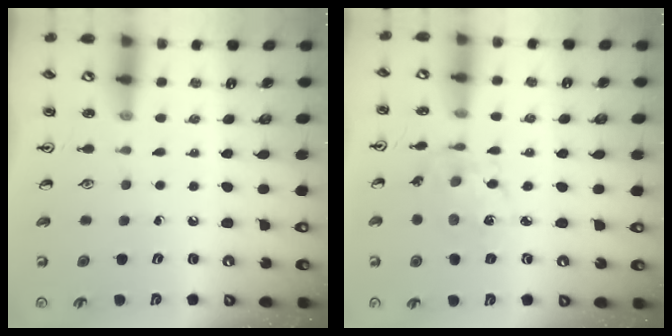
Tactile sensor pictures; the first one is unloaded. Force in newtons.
{"total": 7.8, "press": 7.6, "slide": 1.6}